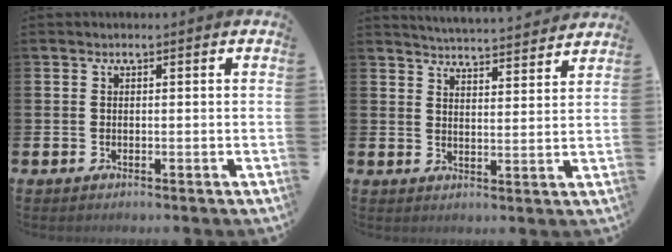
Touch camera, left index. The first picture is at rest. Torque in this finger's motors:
{"motor_torque": [1.03, -1.11, 0.25, 0.06]}